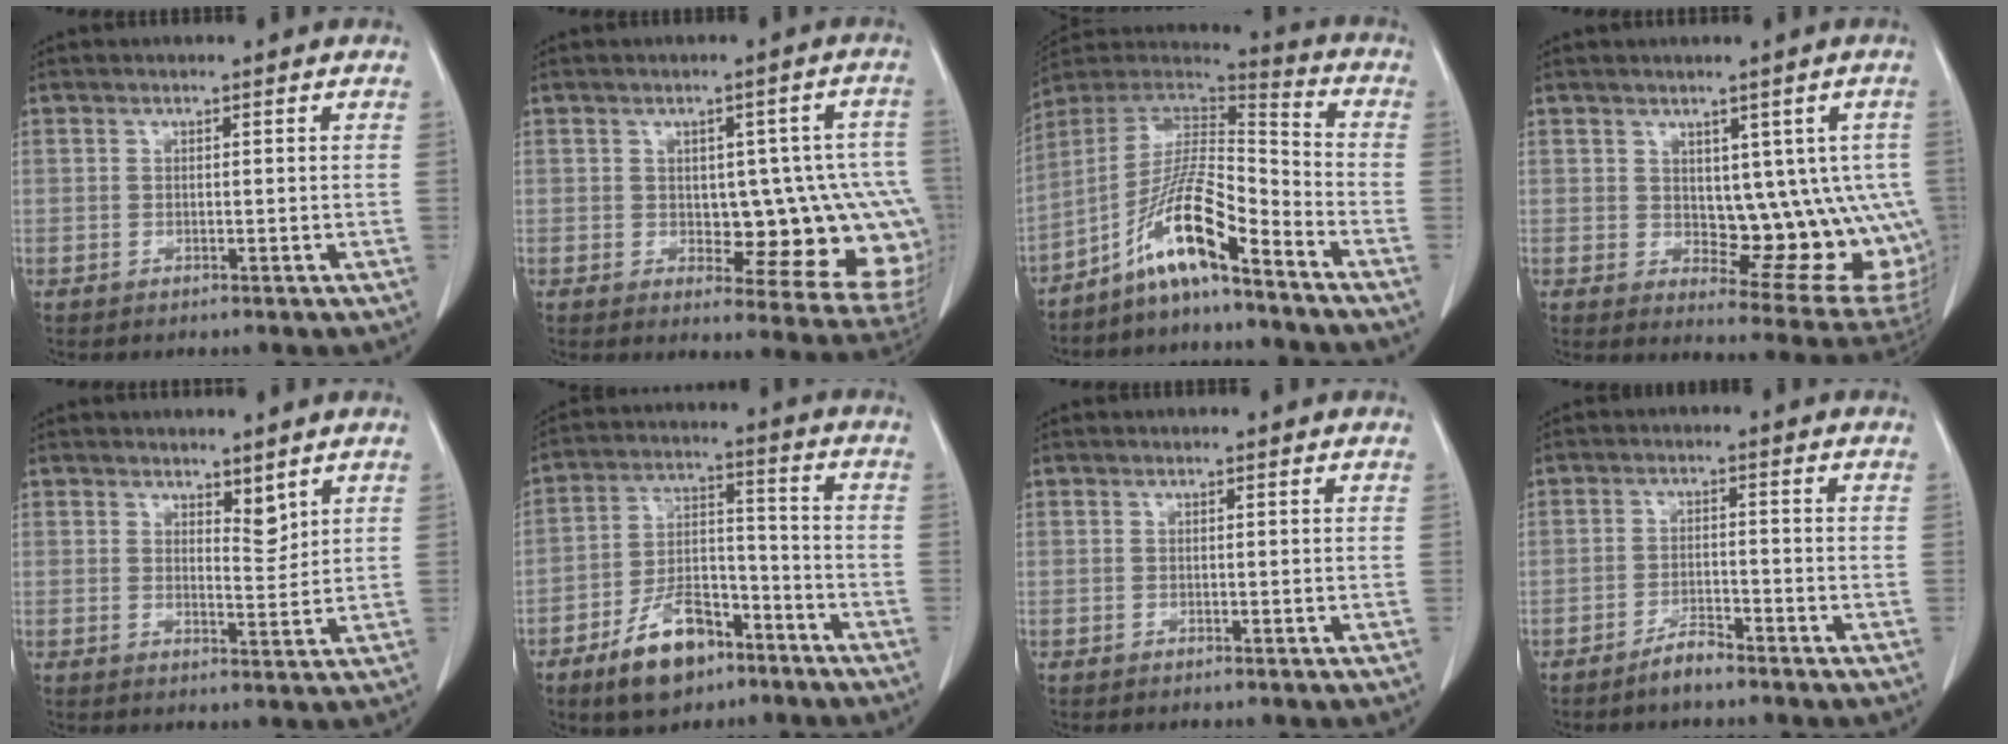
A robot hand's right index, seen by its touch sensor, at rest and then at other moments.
{"total": 14.1, "force": [-1.0, 5.6, 12.9], "torque": [-0.105, 0.016, 0.003]}
{"total": 12.0, "force": [-7.9, 1.3, 8.9], "torque": [-0.167, 0.016, -0.147]}
{"total": 12.7, "force": [0.9, 6.6, 10.8], "torque": [-0.106, 0.001, 0.028]}
{"total": 2.9, "force": [2.2, 1.1, 1.6], "torque": [-0.024, -0.011, 0.041]}
{"total": 11.4, "force": [-7.3, 5.6, 6.7], "torque": [-0.124, 0.013, -0.126]}
{"total": 0.0}
{"total": 3.1, "force": [-2.7, 0.5, 1.5], "torque": [-0.028, 0.000, -0.050]}